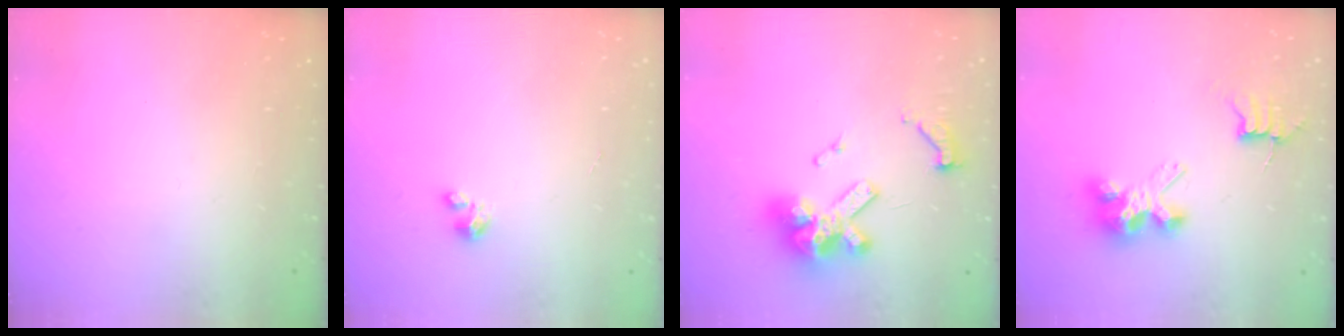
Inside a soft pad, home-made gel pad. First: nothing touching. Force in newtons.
{"total": 1.5, "press": 1.5, "slide": 0.1}
{"total": 14.9, "press": 14.8, "slide": 1.6}
{"total": 7.3, "press": 7.3, "slide": 0.6}